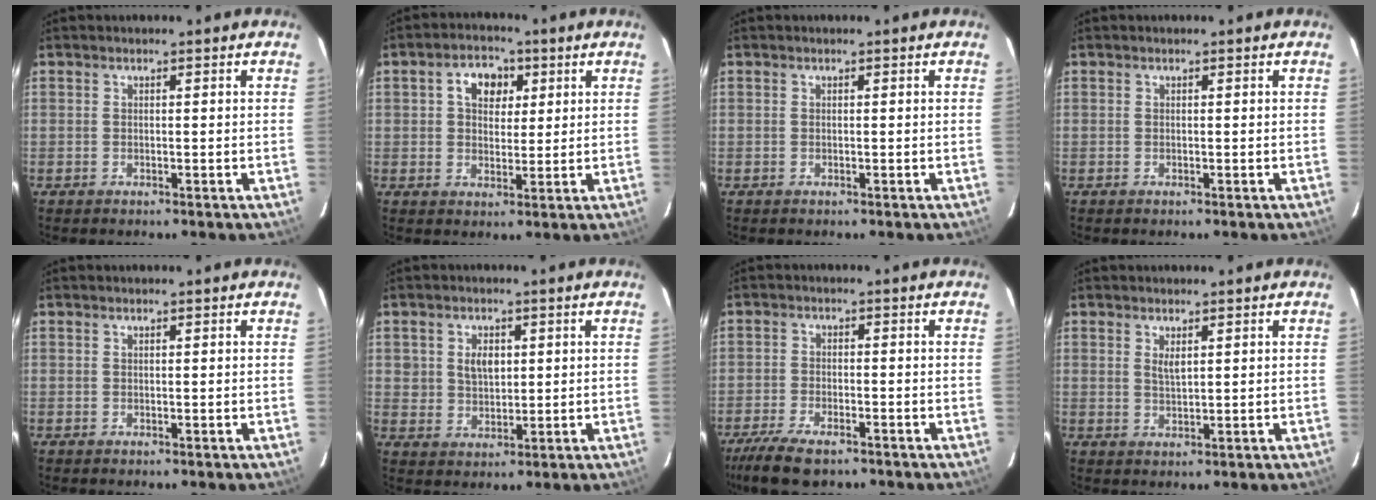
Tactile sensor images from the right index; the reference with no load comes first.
{"total": 6.4, "force": [2.2, 4.7, 3.8], "torque": [-0.062, 0.021, 0.036]}
{"total": 0.0}
{"total": 0.0}
{"total": 0.0}
{"total": 4.5, "force": [1.2, 3.6, 2.5], "torque": [-0.044, 0.006, 0.028]}
{"total": 9.7, "force": [-7.2, 3.4, 5.4], "torque": [-0.136, -0.024, -0.133]}
{"total": 2.1, "force": [1.0, 0.8, 1.7], "torque": [-0.030, -0.002, 0.018]}